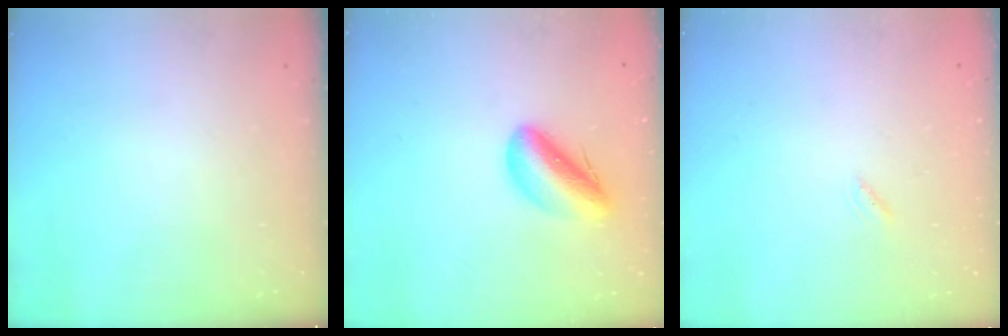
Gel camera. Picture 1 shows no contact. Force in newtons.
{"total": 10.1, "press": 9.6, "slide": 3.0}
{"total": 1.2, "press": 1.1, "slide": 0.3}